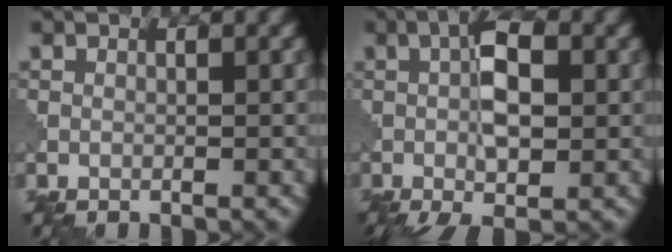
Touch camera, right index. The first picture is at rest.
{"total": 6.1, "force": [-0.4, 2.3, 5.6], "torque": [-0.098, 0.007, -0.014]}